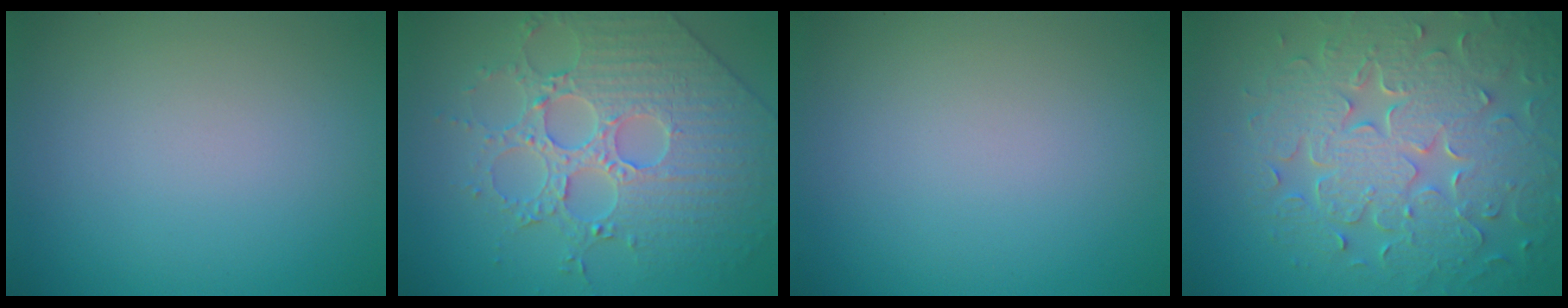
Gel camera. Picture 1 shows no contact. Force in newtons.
{"total": 5.2, "press": 5.1, "slide": 1.2}
{"total": 0.0}
{"total": 8.7, "press": 6.3, "slide": 6.0}